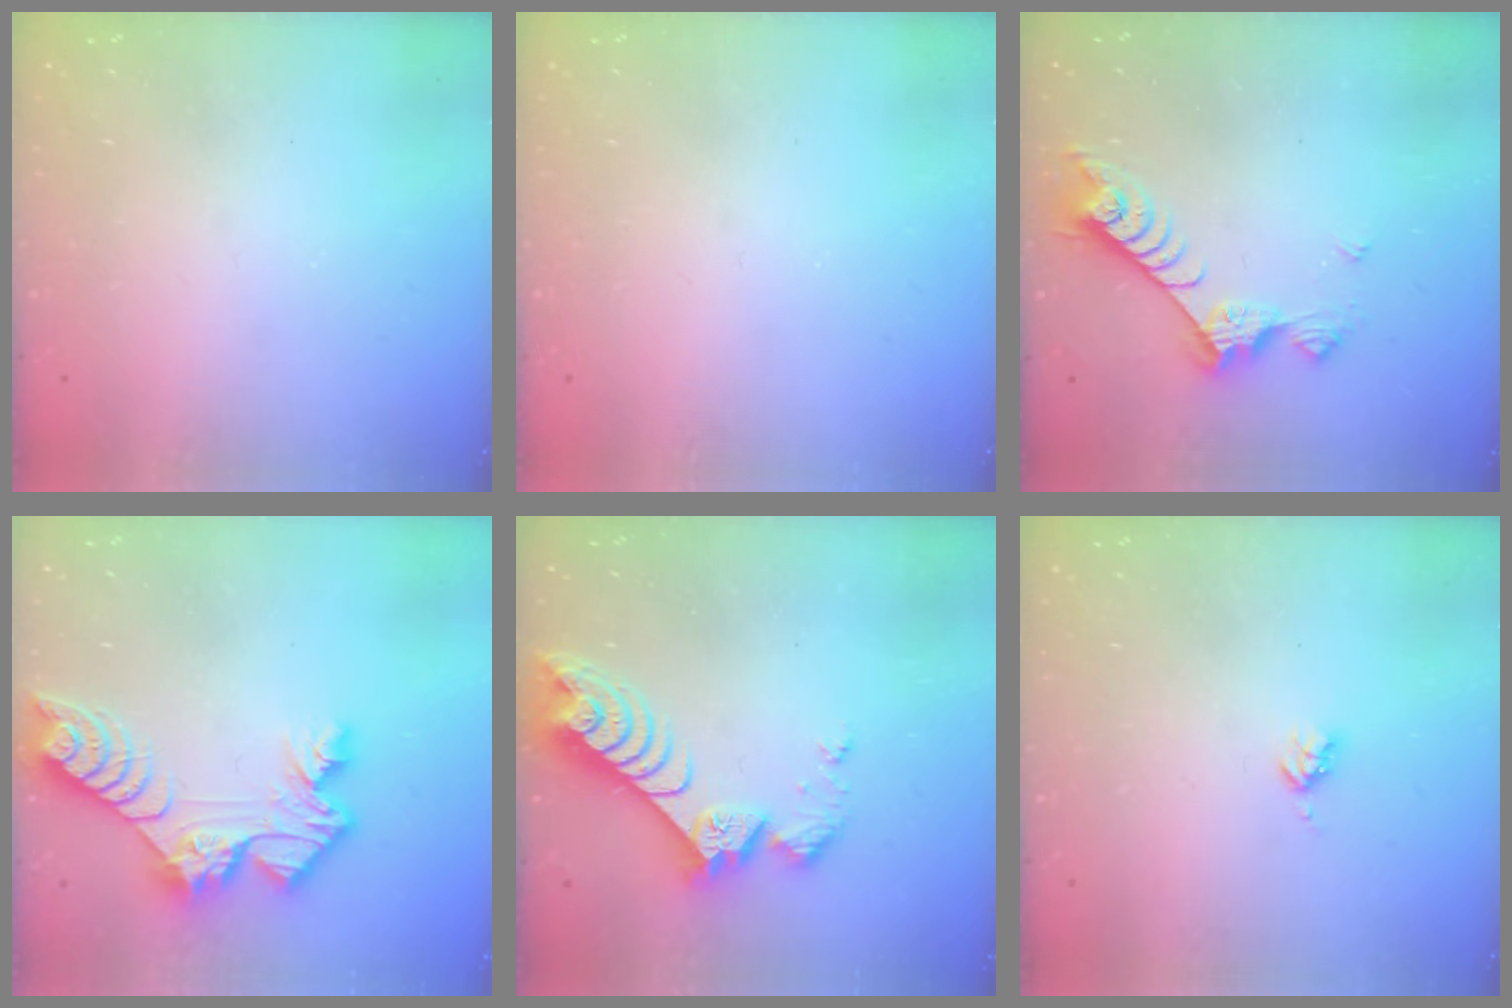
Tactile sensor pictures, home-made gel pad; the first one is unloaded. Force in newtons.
{"total": 0.0}
{"total": 8.4, "press": 8.3, "slide": 0.8}
{"total": 11.2, "press": 11.1, "slide": 1.0}
{"total": 8.8, "press": 8.8, "slide": 0.8}
{"total": 2.7, "press": 2.6, "slide": 0.5}